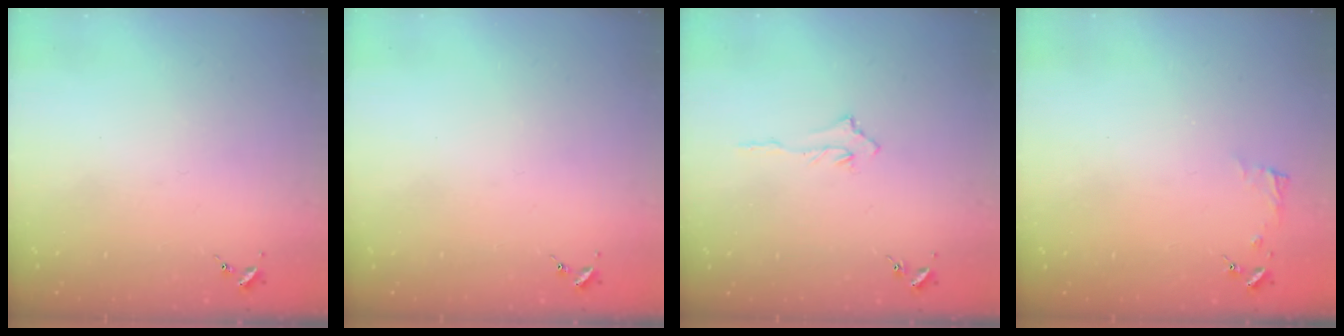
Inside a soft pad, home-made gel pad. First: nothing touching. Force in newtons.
{"total": 0.0}
{"total": 3.2, "press": 3.2, "slide": 0.4}
{"total": 3.8, "press": 3.7, "slide": 0.4}